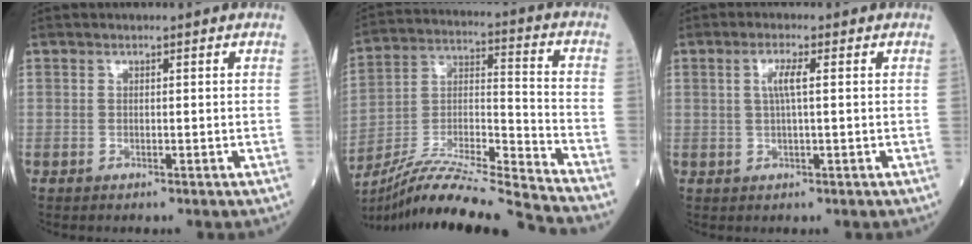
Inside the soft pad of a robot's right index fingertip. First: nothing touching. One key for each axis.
{"total": 21.7, "fx": -20.0, "fy": -1.8, "fz": 8.3, "tx": -0.166, "ty": -0.024, "tz": -0.341}
{"total": 2.8, "fx": 0.7, "fy": 0.2, "fz": 2.7, "tx": -0.057, "ty": 0.005, "tz": 0.014}